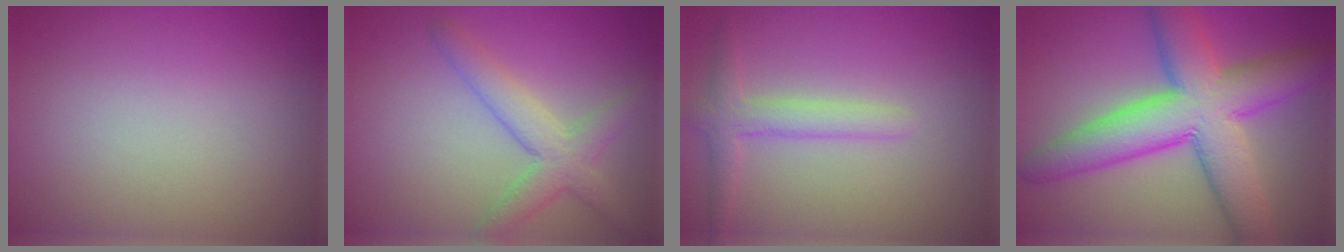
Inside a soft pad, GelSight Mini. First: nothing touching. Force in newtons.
{"total": 3.9, "press": 3.9, "slide": 0.2}
{"total": 2.5, "press": 2.5, "slide": 0.1}
{"total": 10.3, "press": 10.3, "slide": 0.2}